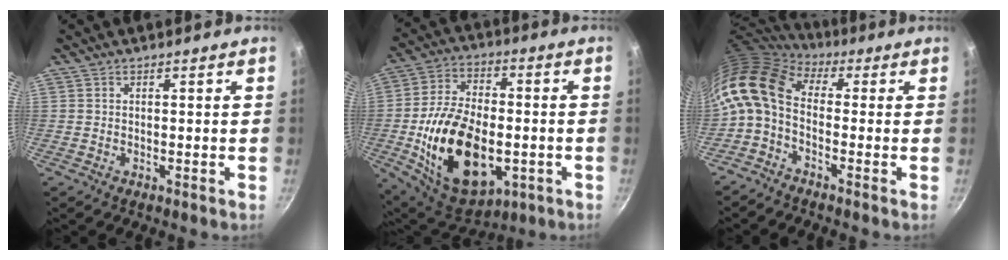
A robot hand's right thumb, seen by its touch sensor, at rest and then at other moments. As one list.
[{"total": 23.1, "force": [-4.7, 13.7, 18.0], "torque": [-0.306, 0.019, -0.064]}, {"total": 12.3, "force": [-0.2, 7.6, 9.6], "torque": [-0.190, 0.021, -0.024]}]